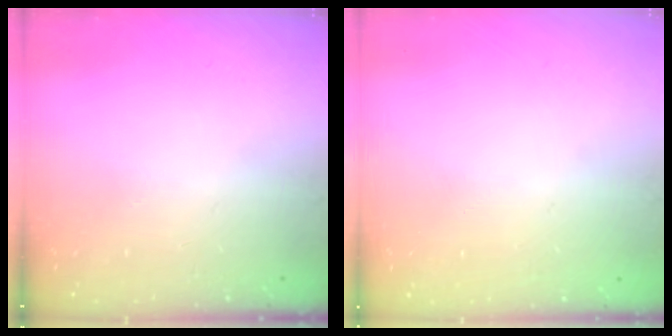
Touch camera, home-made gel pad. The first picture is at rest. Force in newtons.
{"total": 0.0}